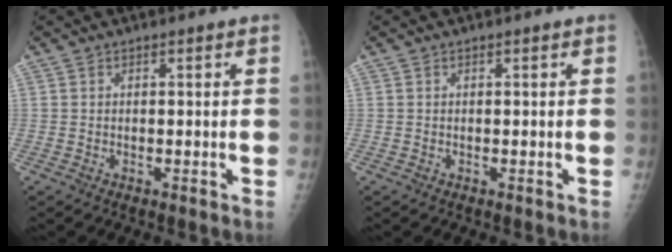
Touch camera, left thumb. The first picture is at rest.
{"total": 0.0}